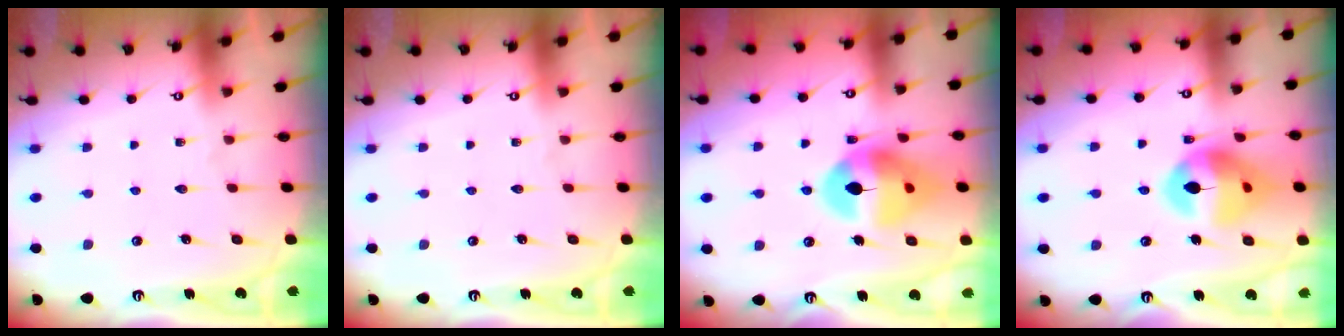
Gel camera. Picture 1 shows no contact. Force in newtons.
{"total": 0.0}
{"total": 14.7, "press": 14.6, "slide": 1.6}
{"total": 15.4, "press": 15.3, "slide": 1.8}